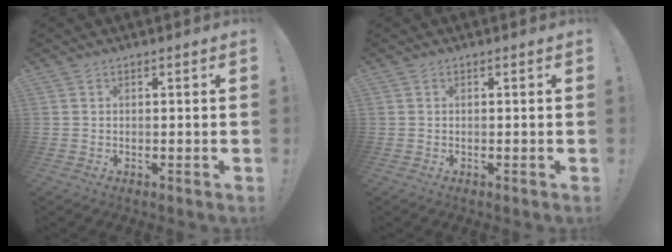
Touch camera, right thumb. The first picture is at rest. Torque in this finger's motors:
{"motor_torque": [0.18, 0.02, 0.19, -0.09, 0.01]}